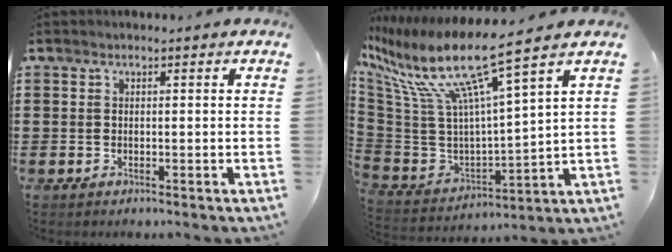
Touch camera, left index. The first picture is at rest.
{"total": 12.8, "force": [8.0, 1.7, 9.9], "torque": [-0.228, -0.055, 0.125]}